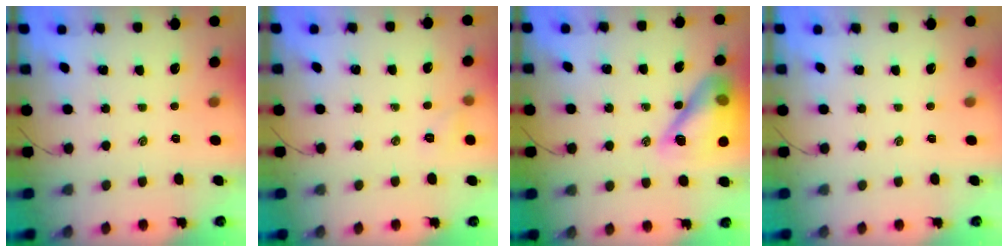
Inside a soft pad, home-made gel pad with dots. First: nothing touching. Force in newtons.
{"total": 4.6, "press": 4.5, "slide": 1.3}
{"total": 17.0, "press": 16.9, "slide": 2.5}
{"total": 0.0}